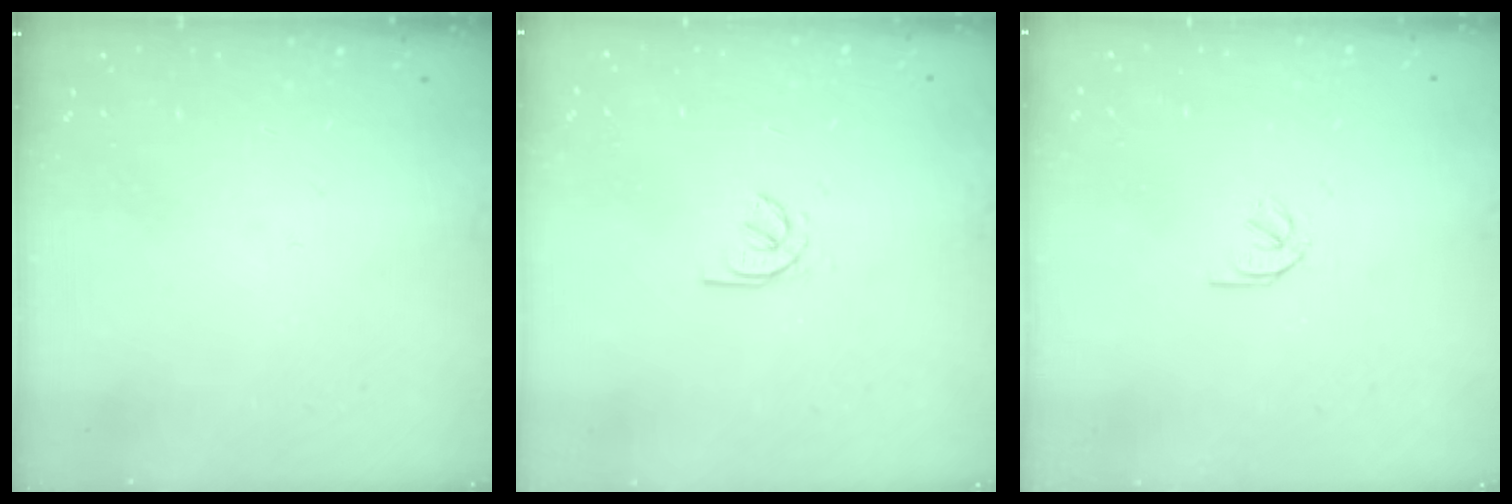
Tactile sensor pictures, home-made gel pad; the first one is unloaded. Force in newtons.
{"total": 2.1, "press": 2.1, "slide": 0.6}
{"total": 1.9, "press": 1.9, "slide": 0.3}